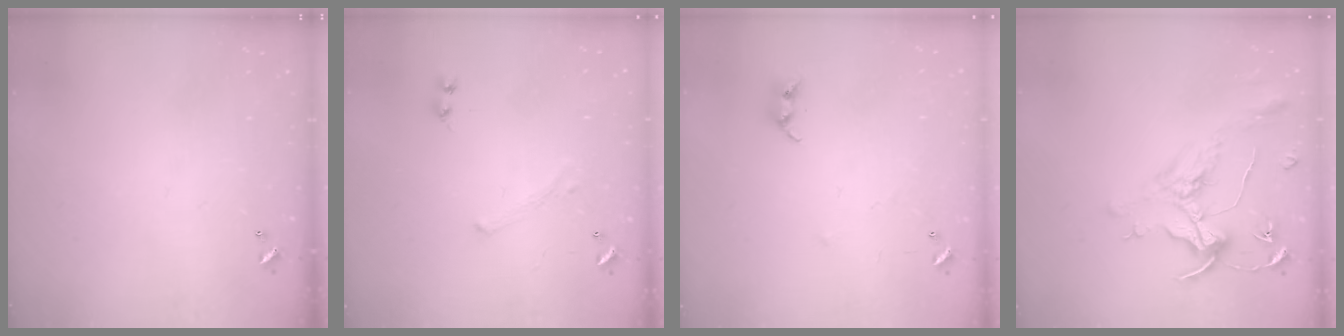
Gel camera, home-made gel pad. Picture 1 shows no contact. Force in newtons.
{"total": 0.0}
{"total": 5.1, "press": 5.1, "slide": 0.5}
{"total": 1.6, "press": 1.4, "slide": 0.7}